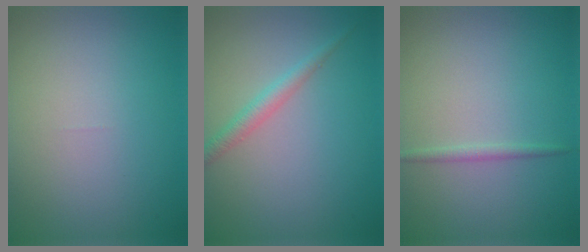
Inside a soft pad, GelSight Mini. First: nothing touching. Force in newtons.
{"total": 1.7, "press": 1.7, "slide": 0.1}
{"total": 0.9, "press": 0.9, "slide": 0.1}